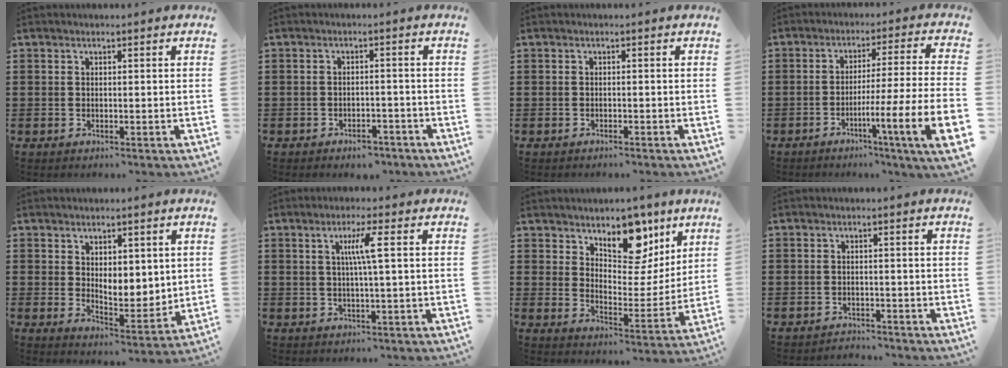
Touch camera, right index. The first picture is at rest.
{"total": 2.8, "force": [-2.7, 0.7, 0.3], "torque": [-0.012, 0.001, -0.056]}
{"total": 0.6, "force": [-0.6, 0.0, 0.2], "torque": [-0.005, -0.003, -0.012]}
{"total": 5.9, "force": [-2.6, -0.5, 5.2], "torque": [-0.093, -0.032, -0.060]}
{"total": 4.5, "force": [2.9, 2.7, 2.1], "torque": [-0.037, -0.014, 0.050]}
{"total": 4.6, "force": [0.8, -0.3, 4.5], "torque": [-0.086, -0.002, 0.007]}
{"total": 10.4, "force": [7.6, 5.2, 4.6], "torque": [-0.086, -0.034, 0.136]}
{"total": 1.7, "force": [-1.7, 0.2, -0.1], "torque": [-0.005, 0.001, -0.039]}